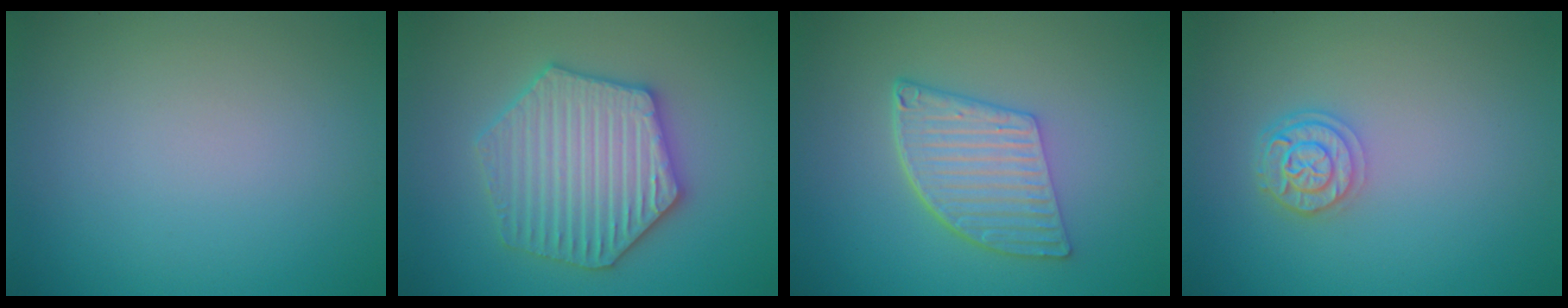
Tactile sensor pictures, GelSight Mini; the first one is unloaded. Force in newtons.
{"total": 6.3, "press": 6.2, "slide": 1.0}
{"total": 5.7, "press": 4.1, "slide": 4.0}
{"total": 2.8, "press": 2.3, "slide": 1.5}